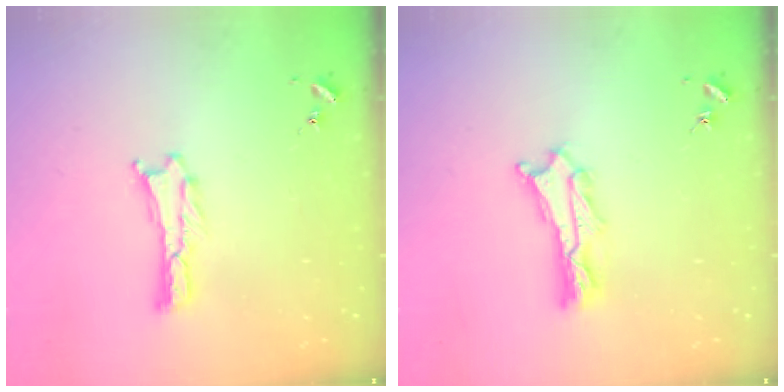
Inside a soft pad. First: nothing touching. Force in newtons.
{"total": 2.4, "press": 2.4, "slide": 0.3}